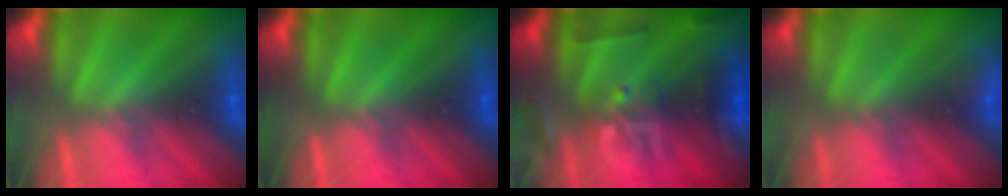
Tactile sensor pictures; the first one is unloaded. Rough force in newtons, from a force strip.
{"total": 0.0}
{"total": 2.8}
{"total": 2.9}